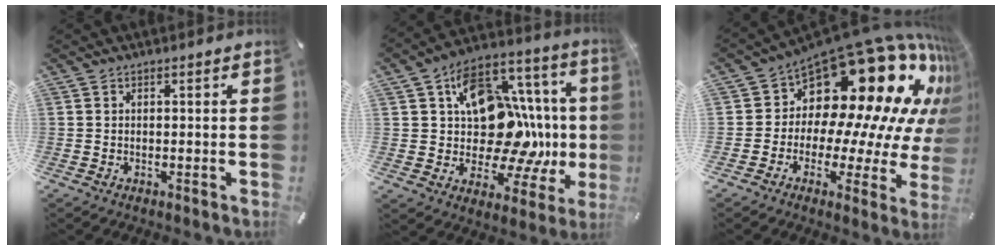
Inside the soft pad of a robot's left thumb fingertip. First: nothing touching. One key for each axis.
{"total": 20.0, "fx": 2.0, "fy": 15.1, "fz": 12.9, "tx": -0.168, "ty": -0.039, "tz": 0.057}
{"total": 24.2, "fx": 13.1, "fy": 12.6, "fz": 15.9, "tx": -0.215, "ty": -0.143, "tz": 0.239}